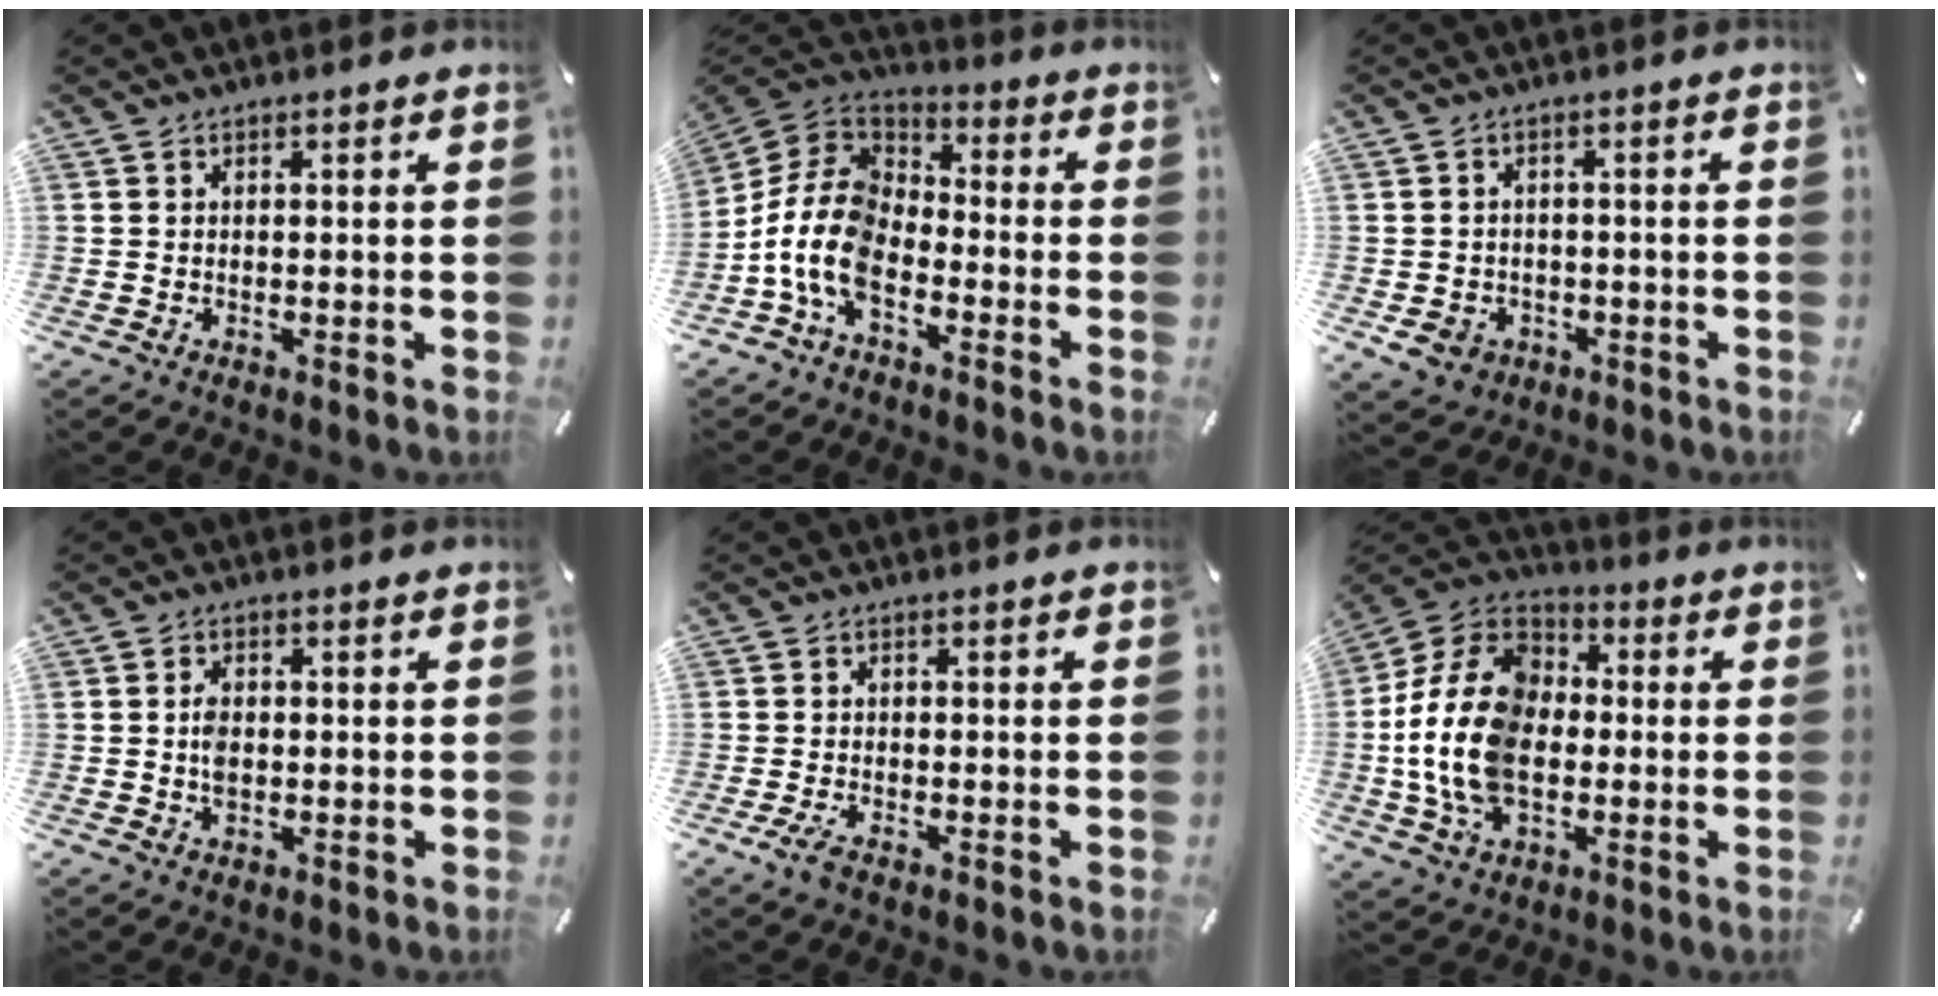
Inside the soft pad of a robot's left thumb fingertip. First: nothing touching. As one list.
[{"total": 13.3, "force": [-7.0, 7.9, 8.1], "torque": [-0.200, 0.021, -0.141]}, {"total": 4.9, "force": [-1.9, 4.2, 1.8], "torque": [-0.036, 0.008, -0.038]}, {"total": 3.6, "force": [-0.2, 2.3, 2.7], "torque": [-0.051, 0.006, -0.004]}, {"total": 2.8, "force": [-1.7, 1.0, 2.0], "torque": [-0.043, 0.003, -0.034]}, {"total": 17.7, "force": [-2.3, 12.9, 11.9], "torque": [-0.280, 0.022, -0.047]}]